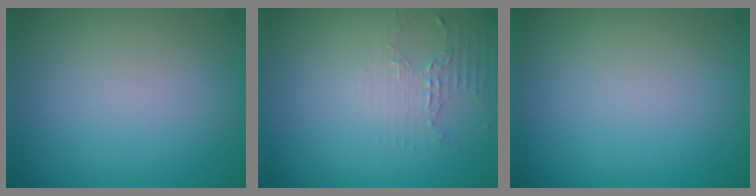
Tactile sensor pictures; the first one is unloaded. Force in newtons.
{"total": 2.0, "press": 1.5, "slide": 1.4}
{"total": 0.0}